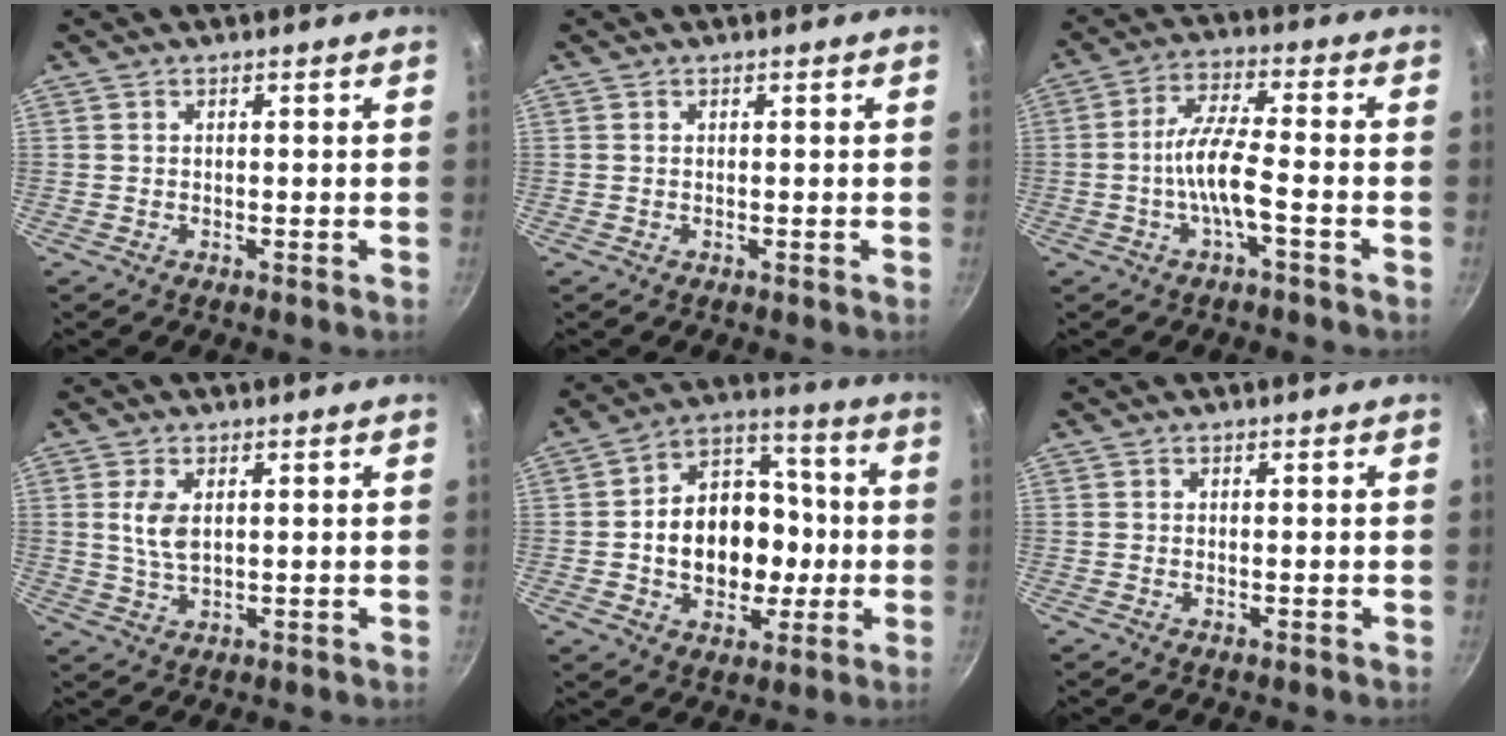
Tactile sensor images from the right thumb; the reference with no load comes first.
{"total": 0.0}
{"total": 8.0, "force": [-2.5, 1.7, 7.4], "torque": [-0.152, 0.029, -0.054]}
{"total": 5.1, "force": [1.1, 2.8, 4.2], "torque": [-0.082, -0.007, 0.025]}
{"total": 18.1, "force": [-1.7, 13.8, 11.6], "torque": [-0.139, 0.038, -0.029]}
{"total": 0.5, "force": [-0.1, 0.2, 0.4], "torque": [-0.007, 0.000, -0.002]}